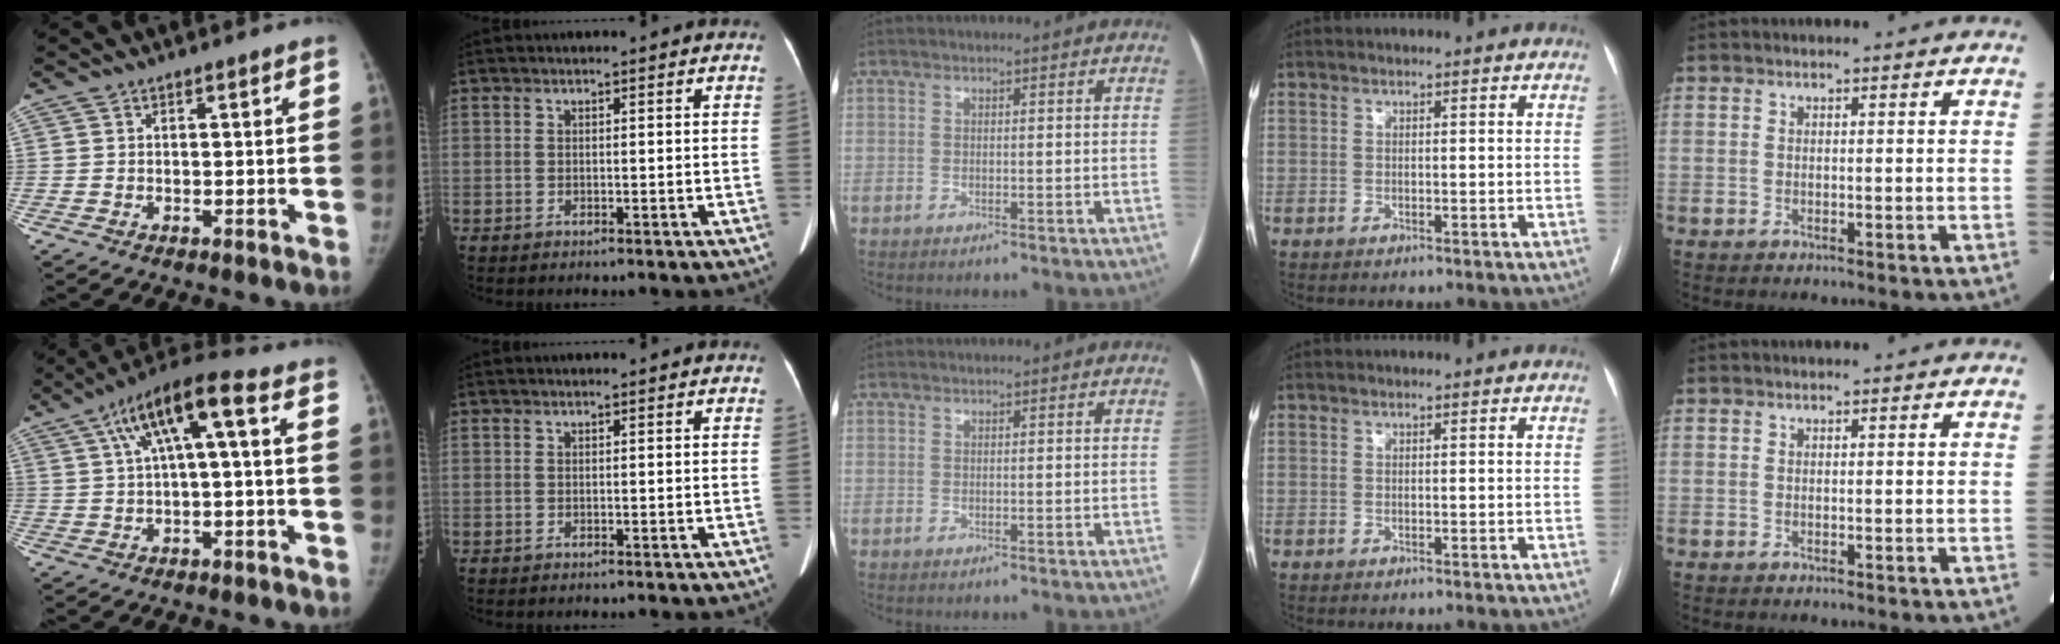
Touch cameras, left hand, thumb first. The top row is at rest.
{"thumb": {"total": 10.8, "force": [2.0, 2.6, 10.3], "torque": [-0.195, 0.048, 0.030]}, "middle": {"total": 0.7, "force": [0.7, 0.0, 0.1], "torque": [-0.006, 0.014, 0.016]}}